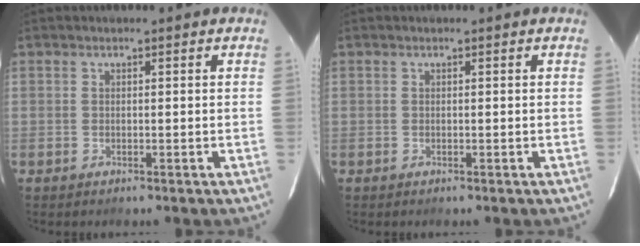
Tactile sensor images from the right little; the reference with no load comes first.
{"total": 0.0}